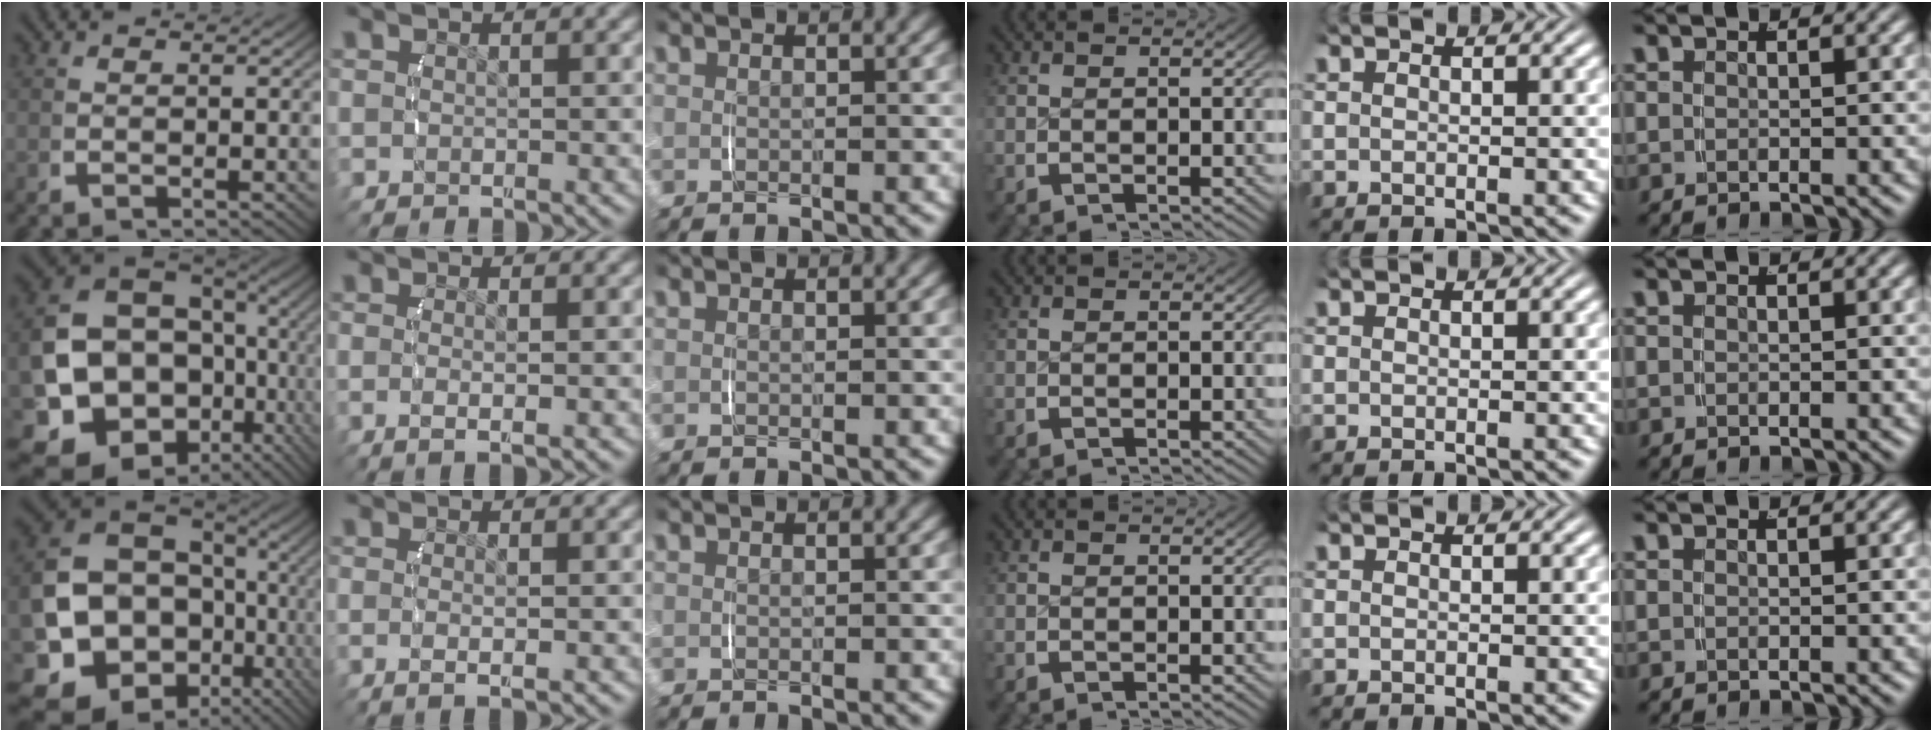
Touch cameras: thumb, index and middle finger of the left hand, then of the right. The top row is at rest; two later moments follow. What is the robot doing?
{"motion": "lift_and_place", "object": "napkin"}